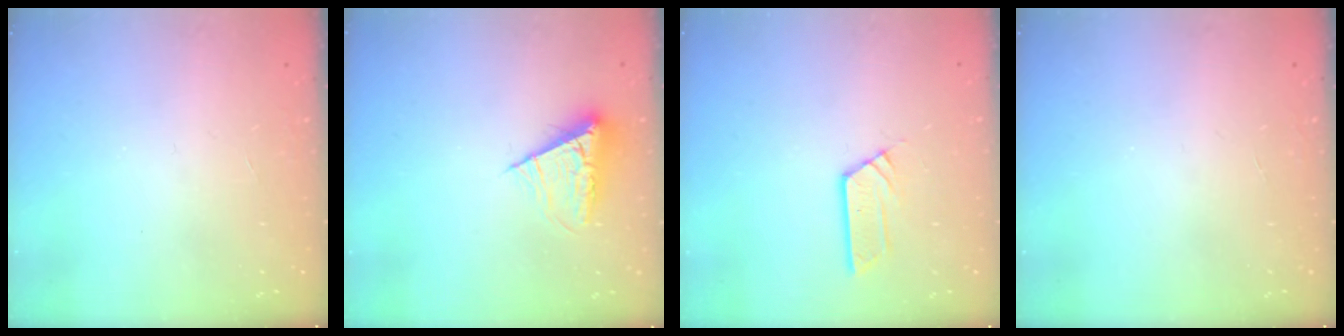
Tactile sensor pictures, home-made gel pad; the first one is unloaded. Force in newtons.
{"total": 8.6, "press": 8.5, "slide": 0.4}
{"total": 4.7, "press": 4.7, "slide": 0.2}
{"total": 0.0}